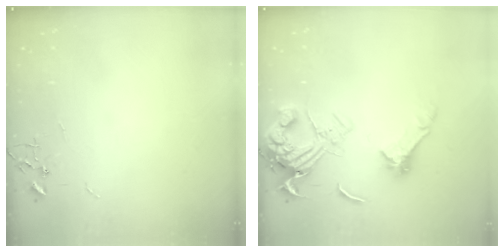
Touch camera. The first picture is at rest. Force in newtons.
{"total": 14.2, "press": 14.1, "slide": 1.8}